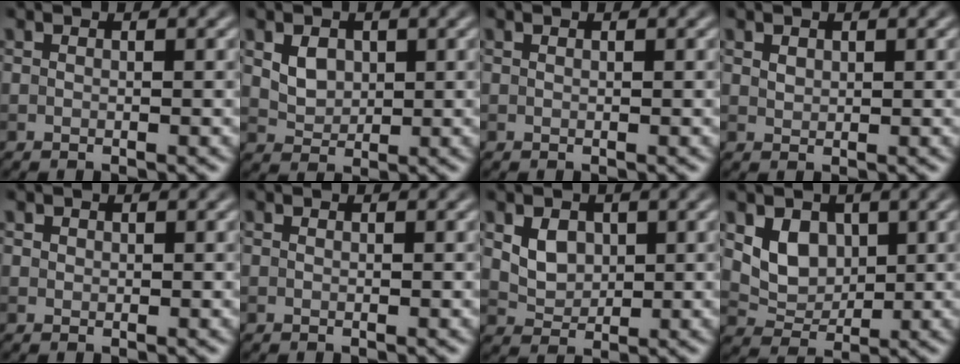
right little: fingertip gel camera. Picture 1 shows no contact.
{"total": 2.3, "force": [0.6, 1.9, 1.3], "torque": [-0.029, -0.003, 0.009]}
{"total": 0.0}
{"total": 0.8, "force": [0.4, 0.6, 0.3], "torque": [-0.010, -0.002, 0.010]}
{"total": 0.6, "force": [0.2, 0.5, 0.0], "torque": [0.002, -0.003, 0.005]}
{"total": 0.0}
{"total": 2.7, "force": [0.6, 2.2, 1.5], "torque": [-0.033, -0.005, 0.014]}
{"total": 3.8, "force": [1.2, 3.0, 2.0], "torque": [-0.041, -0.010, 0.023]}